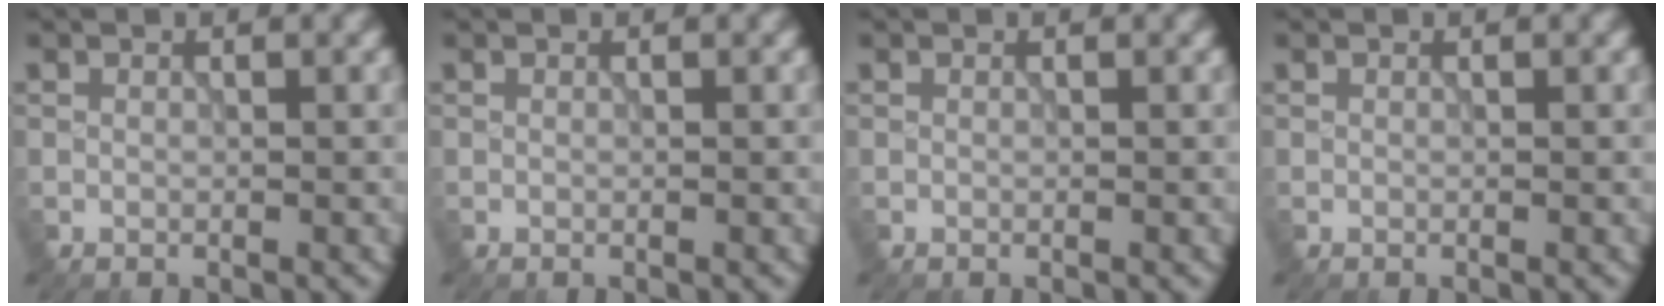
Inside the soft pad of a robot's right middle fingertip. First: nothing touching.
{"total": 0.0}
{"total": 0.0}
{"total": 0.0}